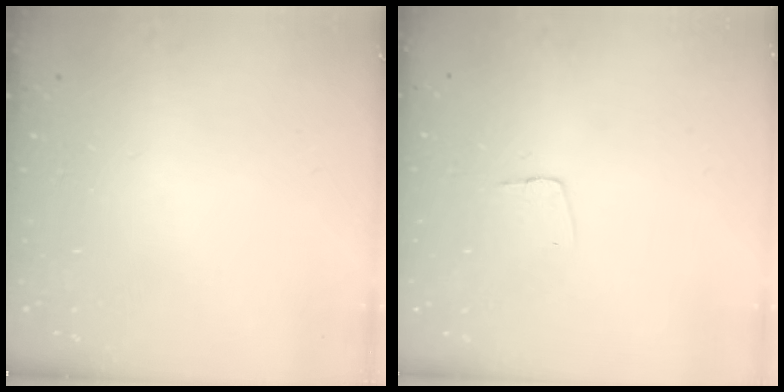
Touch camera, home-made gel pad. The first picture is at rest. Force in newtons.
{"total": 4.1, "press": 4.1, "slide": 0.3}